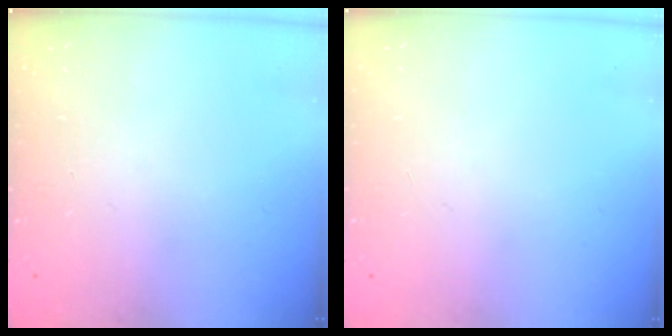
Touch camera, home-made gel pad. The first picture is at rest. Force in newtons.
{"total": 0.0}